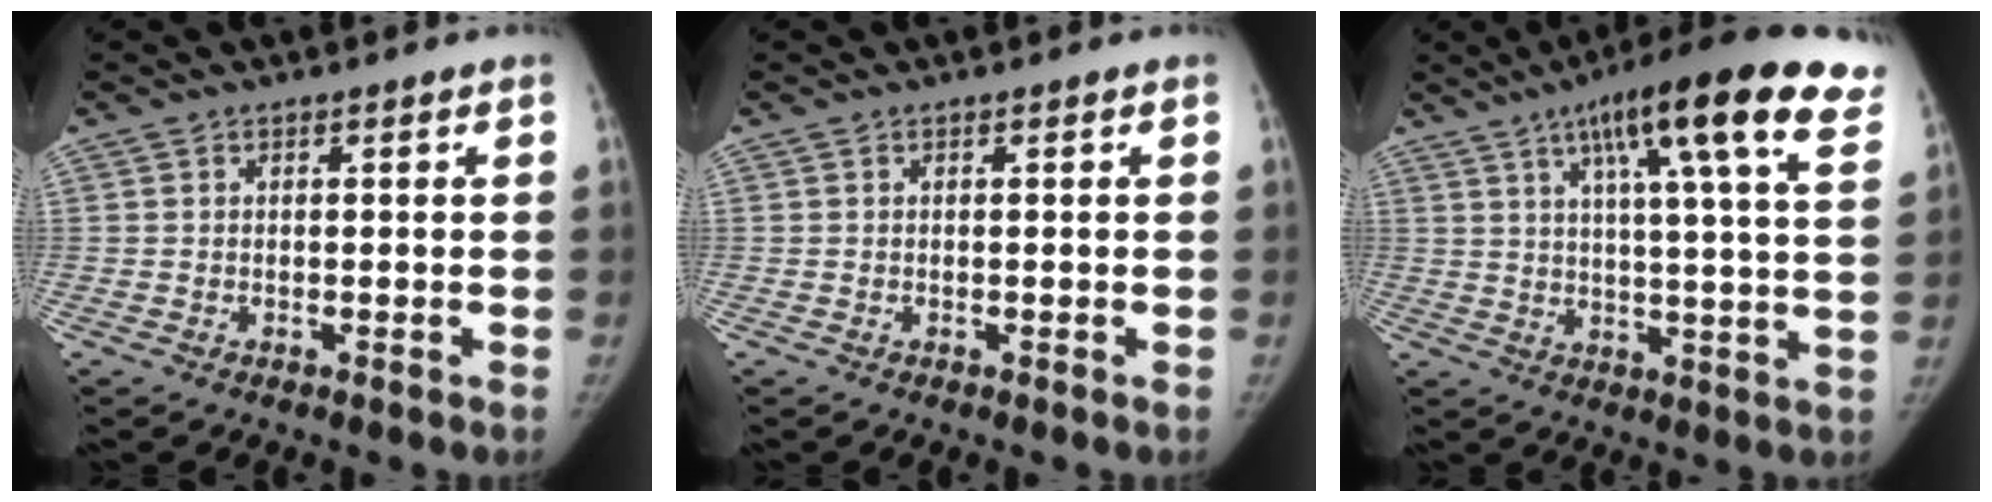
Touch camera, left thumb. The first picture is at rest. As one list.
[{"total": 0.0}, {"total": 22.5, "force": [12.5, 3.8, 18.3], "torque": [-0.254, -0.019, 0.161]}]